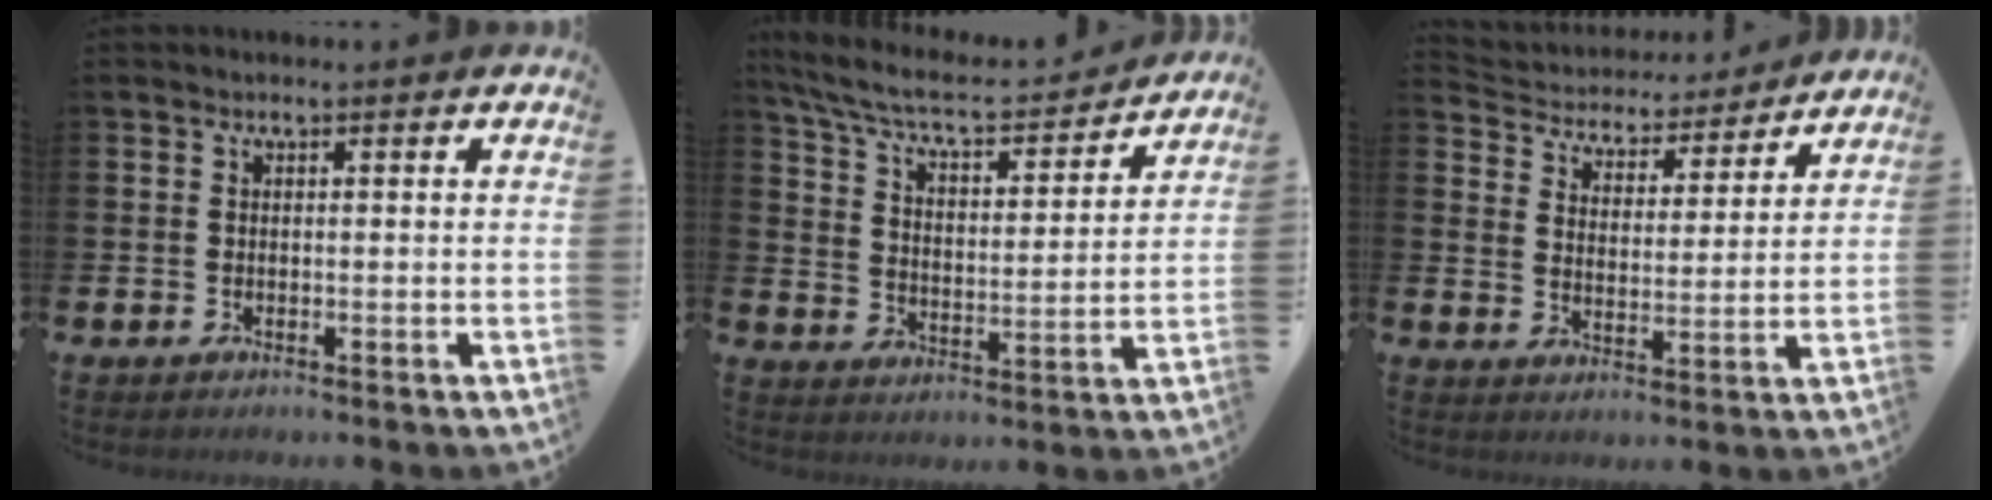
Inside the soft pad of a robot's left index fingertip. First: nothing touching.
{"total": 7.5, "force": [6.7, 1.9, 2.9], "torque": [-0.093, -0.046, 0.112]}
{"total": 4.7, "force": [4.4, 1.5, 0.0], "torque": [-0.035, -0.041, 0.073]}